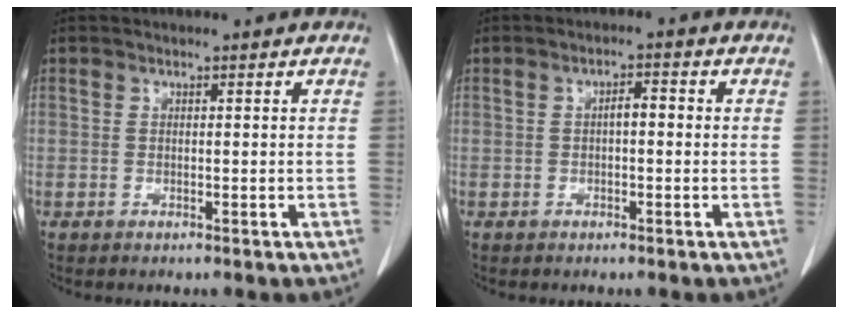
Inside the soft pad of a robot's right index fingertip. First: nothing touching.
{"total": 2.2, "force": [0.0, 0.7, 2.1], "torque": [-0.032, 0.008, -0.002]}